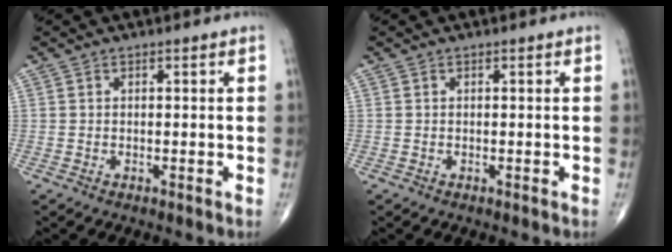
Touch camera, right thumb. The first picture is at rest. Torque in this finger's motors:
{"motor_torque": [-0.15, 0.15, -0.05, -0.05, 0.00]}